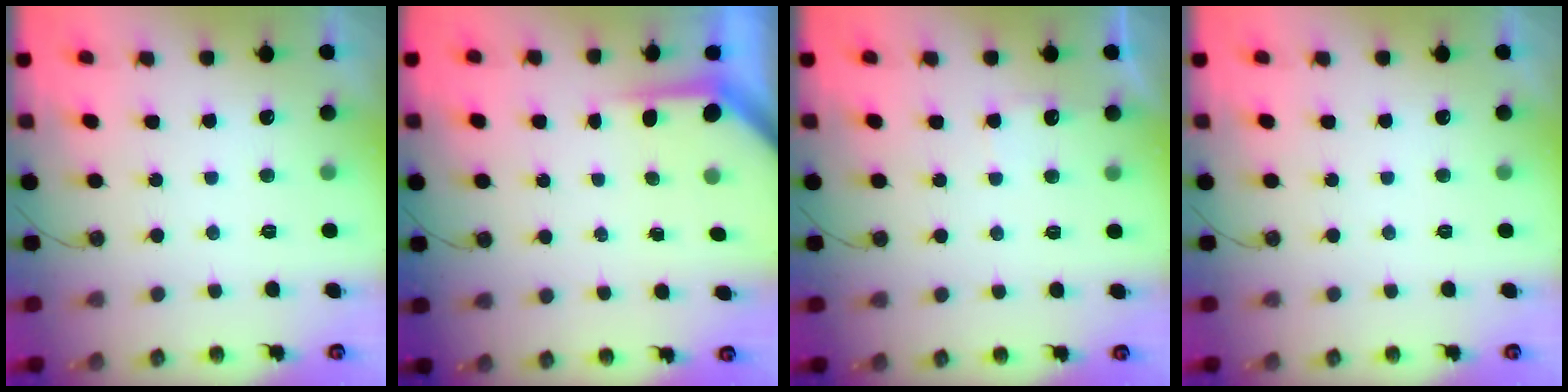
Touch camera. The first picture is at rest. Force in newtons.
{"total": 3.6, "press": 3.6, "slide": 0.3}
{"total": 3.1, "press": 3.1, "slide": 0.4}
{"total": 0.0}